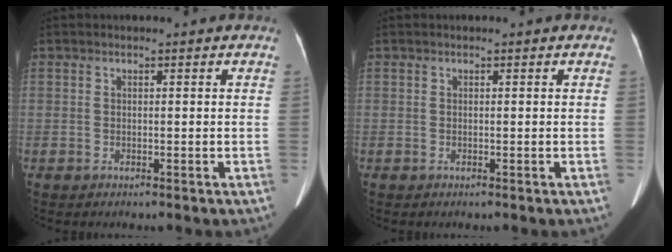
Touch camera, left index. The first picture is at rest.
{"total": 0.0}